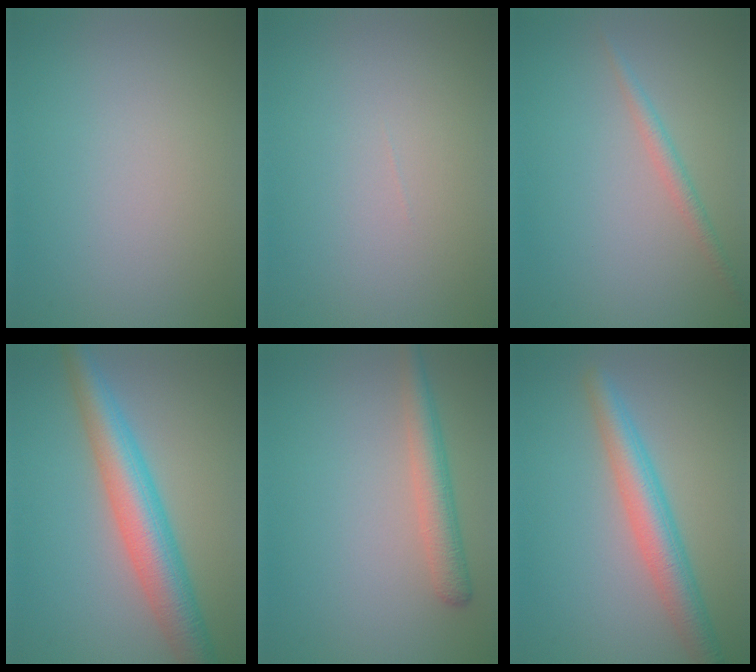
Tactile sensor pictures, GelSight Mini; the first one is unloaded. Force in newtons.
{"total": 0.0}
{"total": 1.5, "press": 1.5, "slide": 0.1}
{"total": 6.7, "press": 6.7, "slide": 0.3}
{"total": 3.2, "press": 3.2, "slide": 0.2}
{"total": 4.6, "press": 4.6, "slide": 0.2}